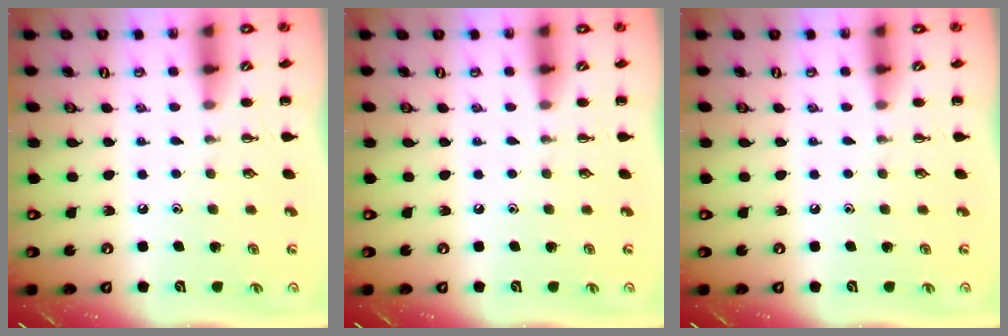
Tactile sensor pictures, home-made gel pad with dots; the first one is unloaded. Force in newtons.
{"total": 0.0}
{"total": 0.0}